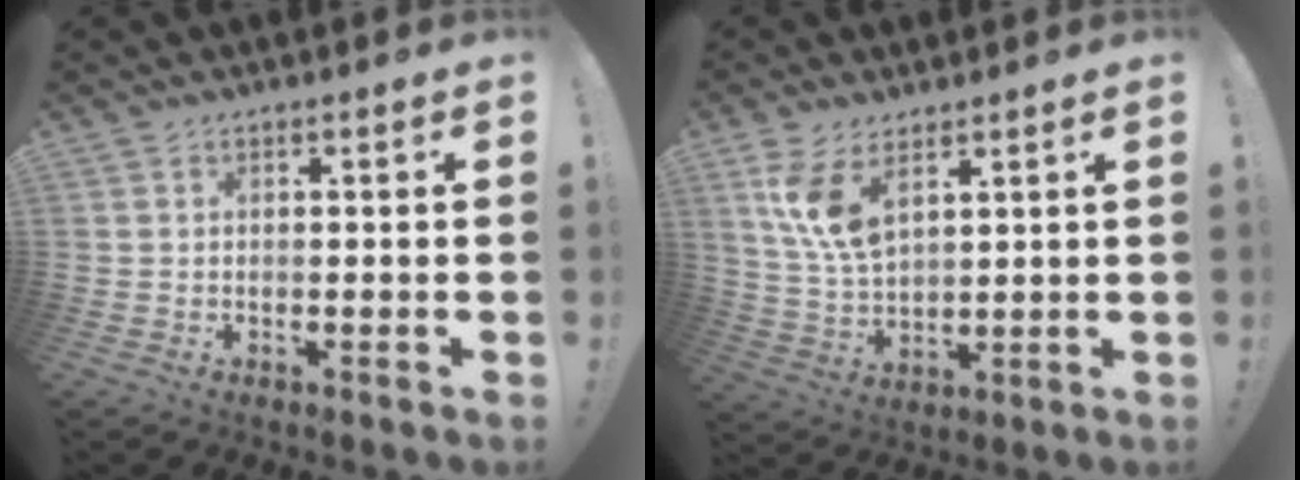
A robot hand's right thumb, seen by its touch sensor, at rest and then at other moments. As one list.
[{"total": 10.5, "force": [5.8, 5.0, 7.2], "torque": [-0.148, -0.025, 0.106]}]